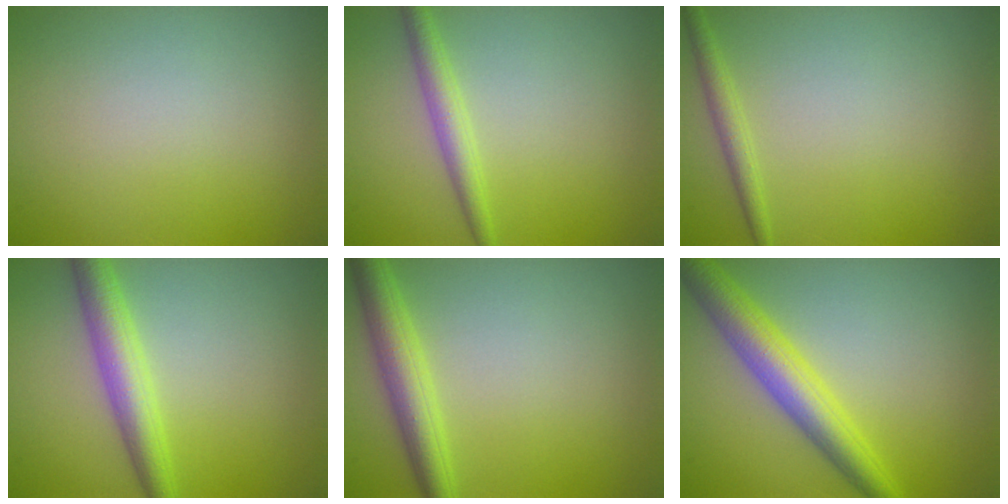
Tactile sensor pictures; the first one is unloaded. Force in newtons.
{"total": 2.3, "press": 2.3, "slide": 0.0}
{"total": 1.5, "press": 1.5, "slide": 0.1}
{"total": 4.0, "press": 4.0, "slide": 0.0}
{"total": 3.9, "press": 3.9, "slide": 0.2}
{"total": 5.3, "press": 5.3, "slide": 0.1}